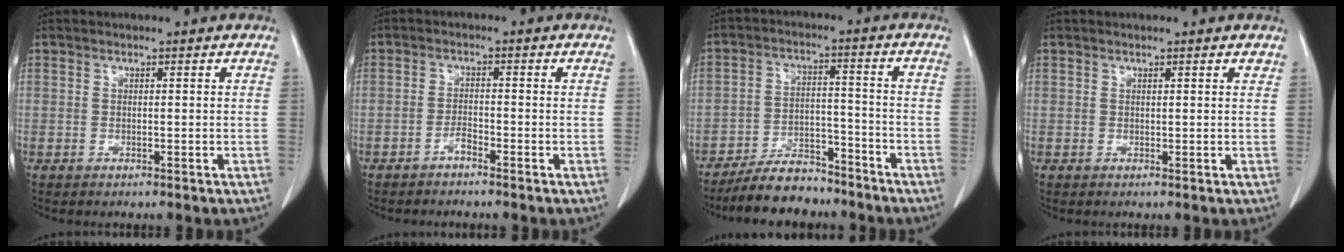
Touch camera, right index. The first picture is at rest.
{"total": 1.8, "force": [-1.5, 0.1, 0.9], "torque": [-0.016, 0.003, -0.028]}
{"total": 9.0, "force": [-7.9, 3.3, 2.7], "torque": [-0.044, 0.008, -0.138]}
{"total": 0.9, "force": [0.8, 0.2, 0.2], "torque": [-0.006, -0.002, 0.004]}